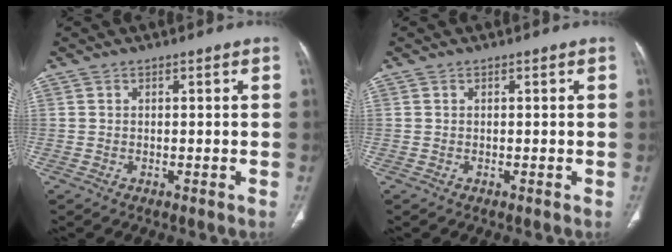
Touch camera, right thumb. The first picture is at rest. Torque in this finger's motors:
{"motor_torque": [2.29, 2.00, 0.16, -0.02, 0.01]}